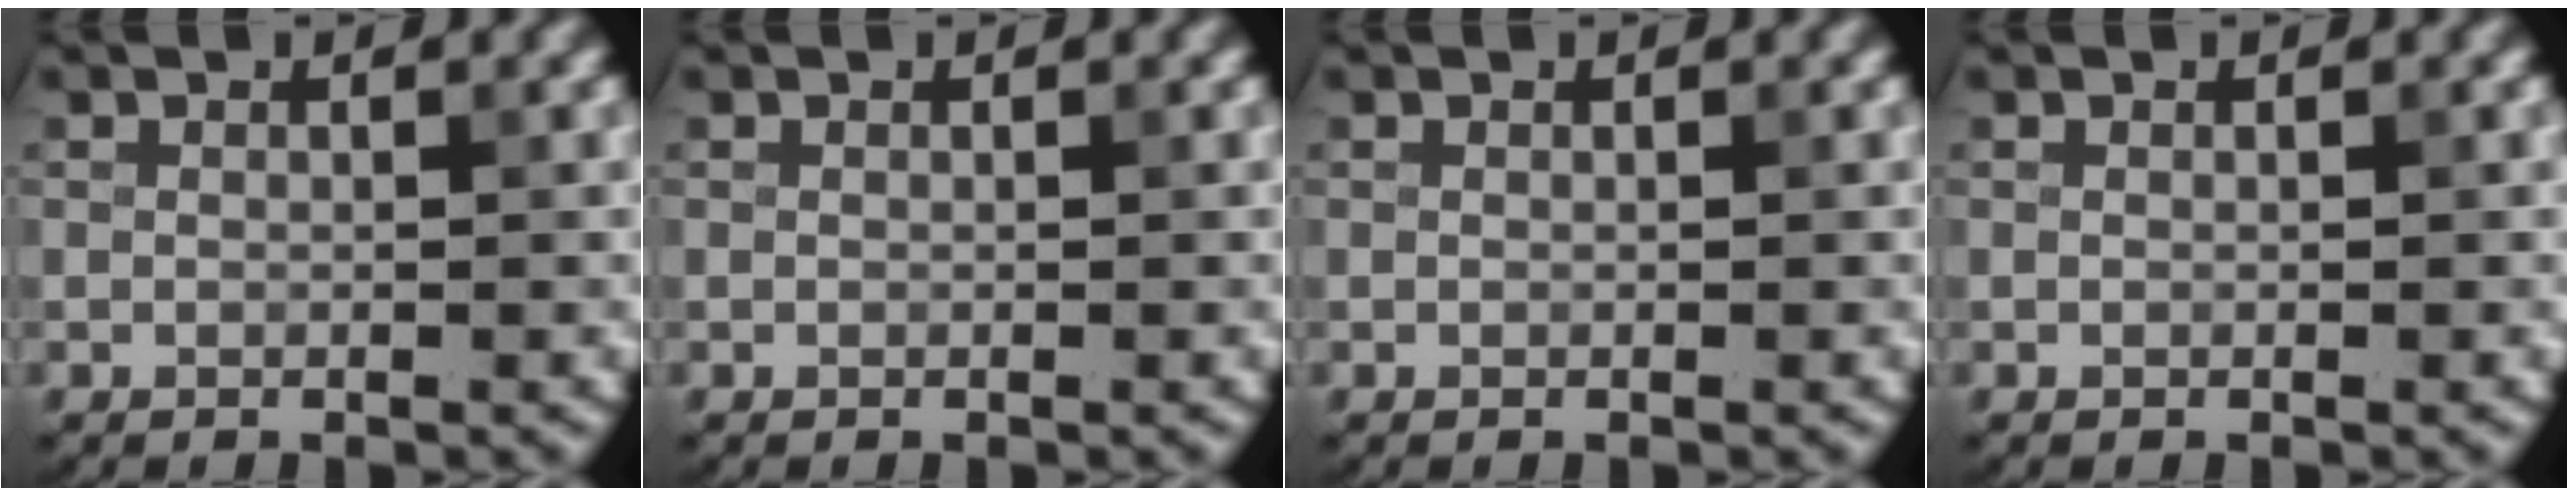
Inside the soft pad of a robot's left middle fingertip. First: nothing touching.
{"total": 0.0}
{"total": 0.0}
{"total": 0.0}